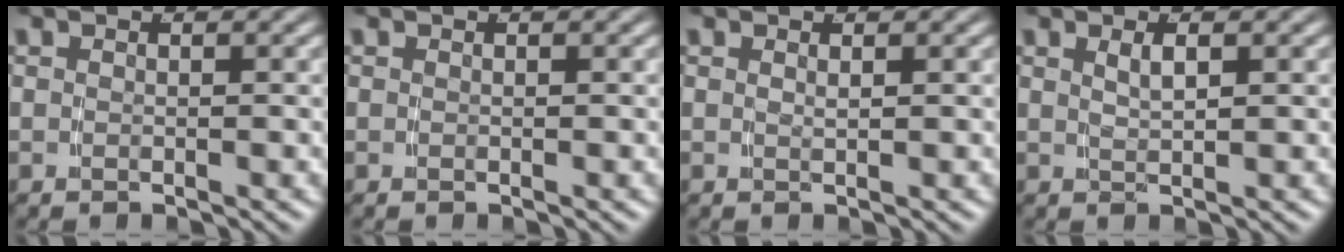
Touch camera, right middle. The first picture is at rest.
{"total": 0.0}
{"total": 0.8, "force": [0.3, -0.7, 0.4], "torque": [-0.003, -0.003, 0.011]}
{"total": 1.5, "force": [0.5, -0.3, 1.4], "torque": [-0.021, -0.004, 0.019]}